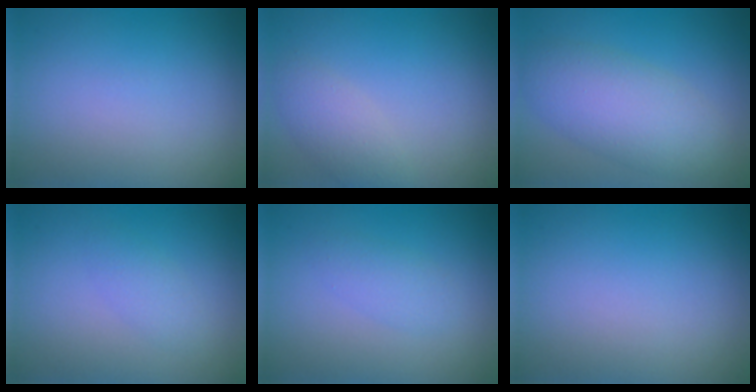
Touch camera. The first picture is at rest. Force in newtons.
{"total": 2.4, "press": 2.4, "slide": 0.2}
{"total": 5.6, "press": 5.6, "slide": 0.2}
{"total": 1.4, "press": 1.4, "slide": 0.1}
{"total": 1.5, "press": 1.5, "slide": 0.1}
{"total": 0.0}